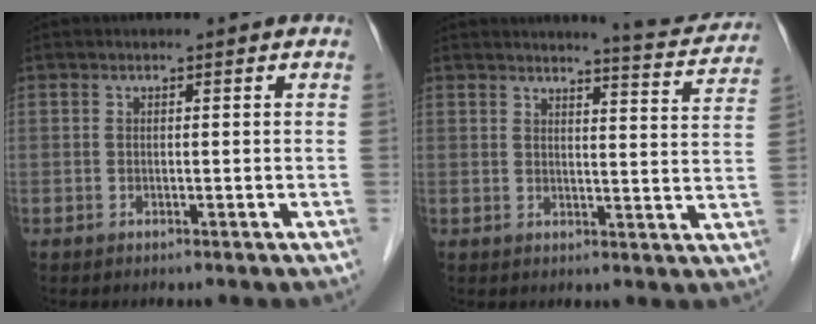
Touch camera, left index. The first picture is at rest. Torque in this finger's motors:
{"motor_torque": [0.15, -0.23, 0.30, 0.05]}